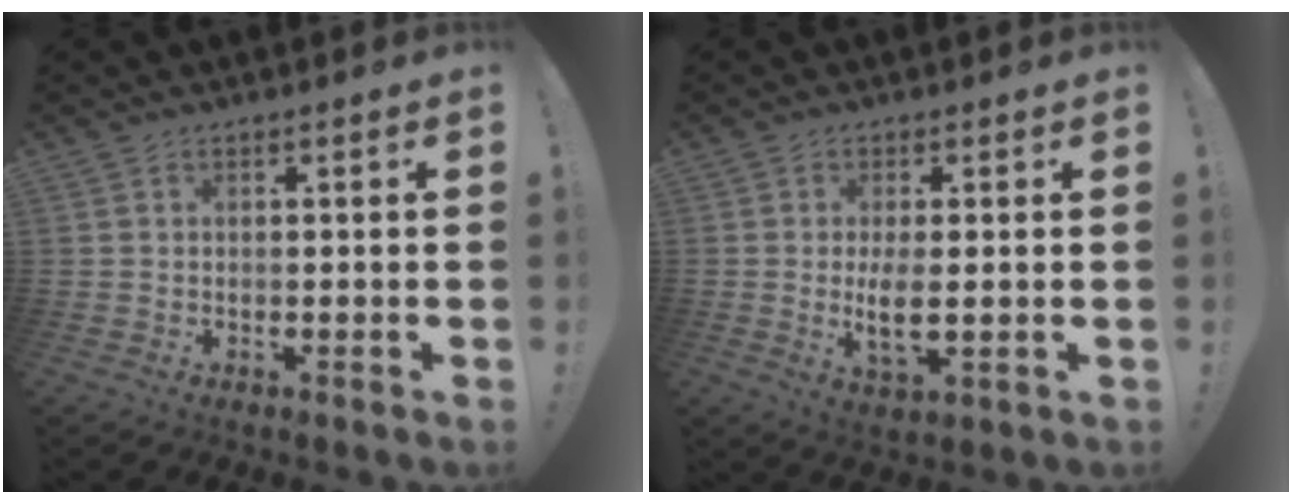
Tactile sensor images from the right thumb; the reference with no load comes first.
{"total": 6.5, "force": [0.0, 2.3, 6.1], "torque": [-0.105, -0.021, -0.003]}